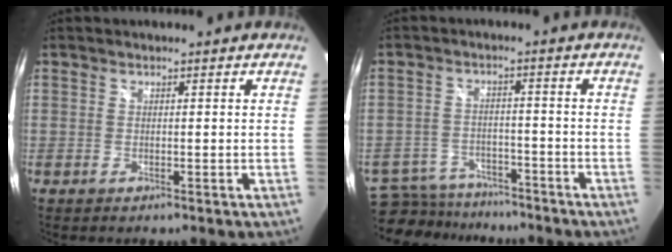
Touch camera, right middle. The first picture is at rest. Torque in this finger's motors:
{"motor_torque": [-0.42, -0.42, -0.20, -0.06]}